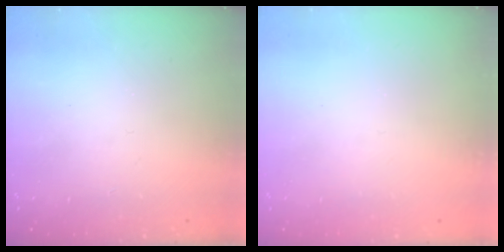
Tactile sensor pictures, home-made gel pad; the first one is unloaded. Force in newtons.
{"total": 0.0}